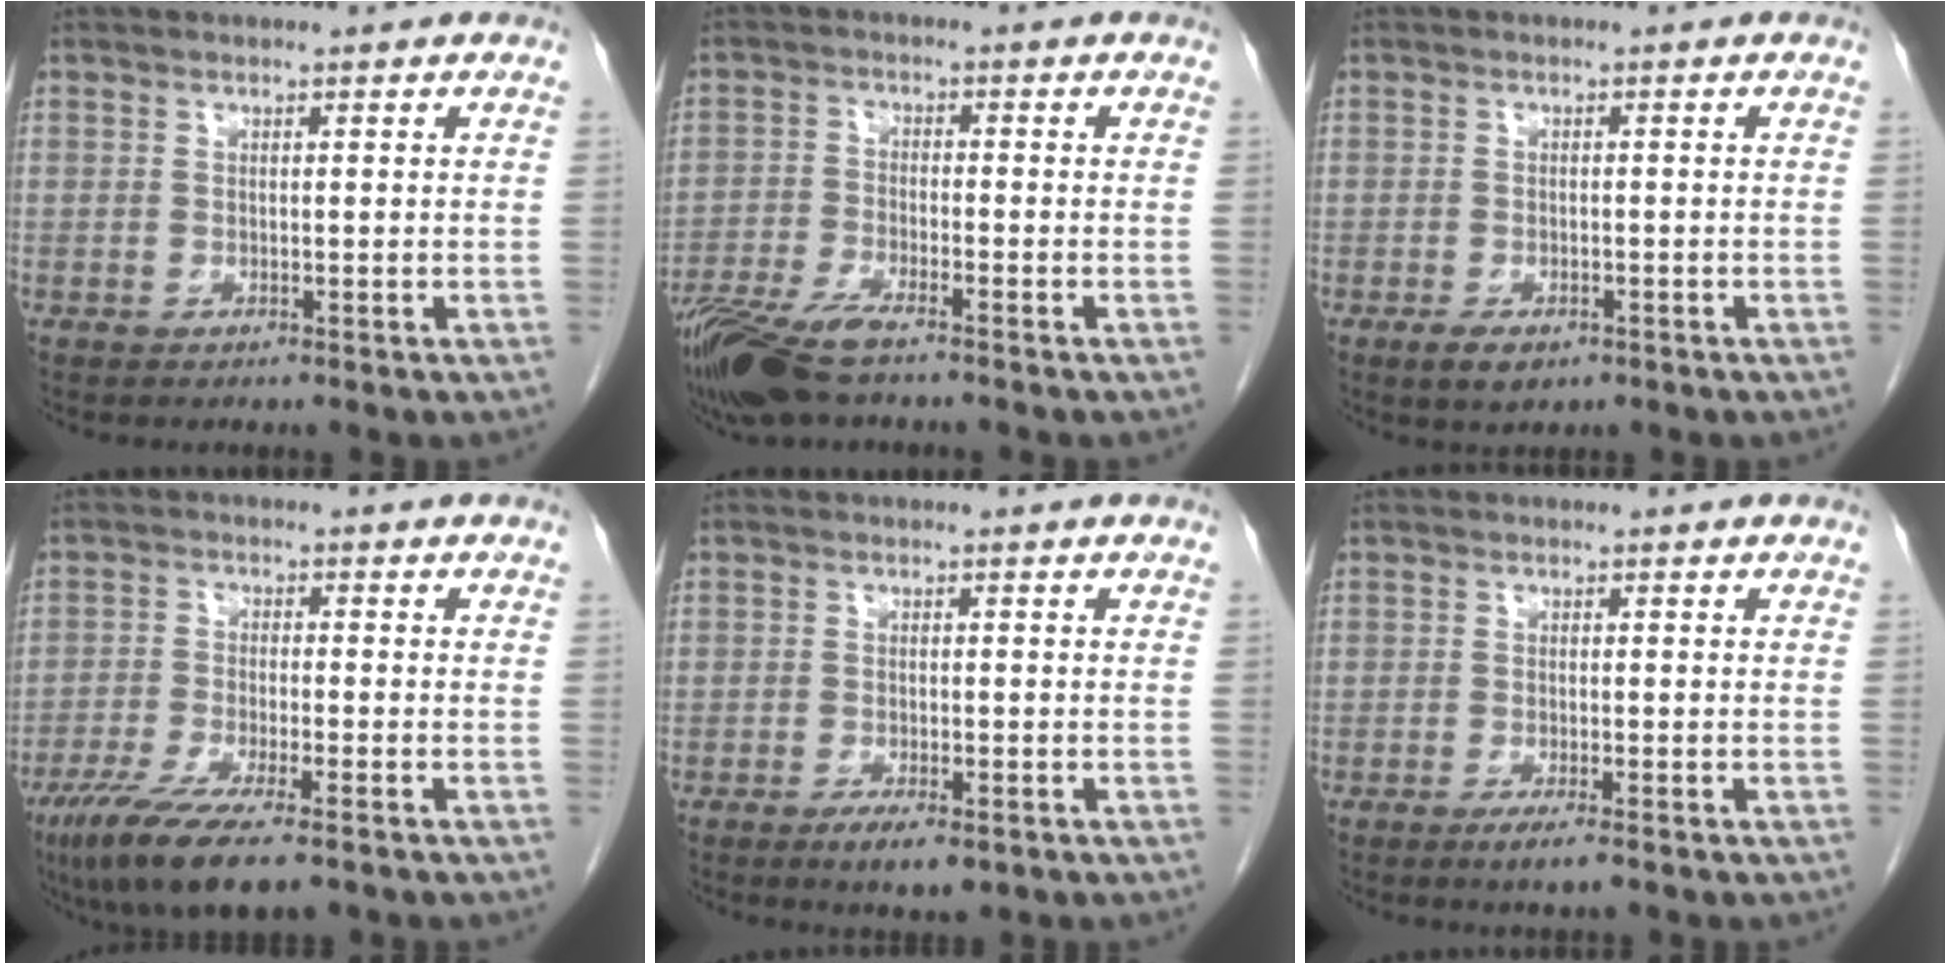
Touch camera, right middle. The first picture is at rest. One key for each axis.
{"total": 9.7, "fx": -7.4, "fy": 1.8, "fz": 6.1, "tx": -0.118, "ty": -0.021, "tz": -0.135}
{"total": 3.4, "fx": -1.9, "fy": 1.7, "fz": 2.2, "tx": -0.041, "ty": -0.004, "tz": -0.024}
{"total": 10.7, "fx": -7.3, "fy": 1.7, "fz": 7.6, "tx": -0.131, "ty": -0.025, "tz": -0.118}
{"total": 3.5, "fx": -2.1, "fy": 0.9, "fz": 2.6, "tx": -0.044, "ty": -0.004, "tz": -0.030}
{"total": 2.0, "fx": -1.3, "fy": 0.0, "fz": 1.6, "tx": -0.028, "ty": -0.005, "tz": -0.024}